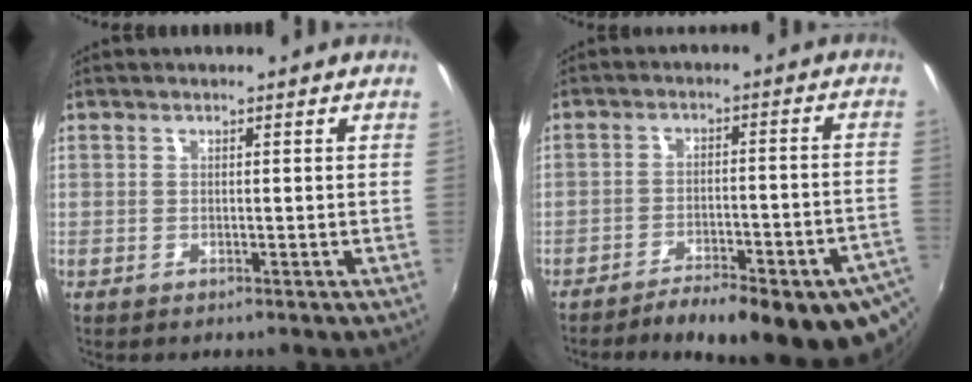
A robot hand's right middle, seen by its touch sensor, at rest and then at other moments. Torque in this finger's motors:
{"motor_torque": [1.01, -1.13, 0.22, 0.05]}